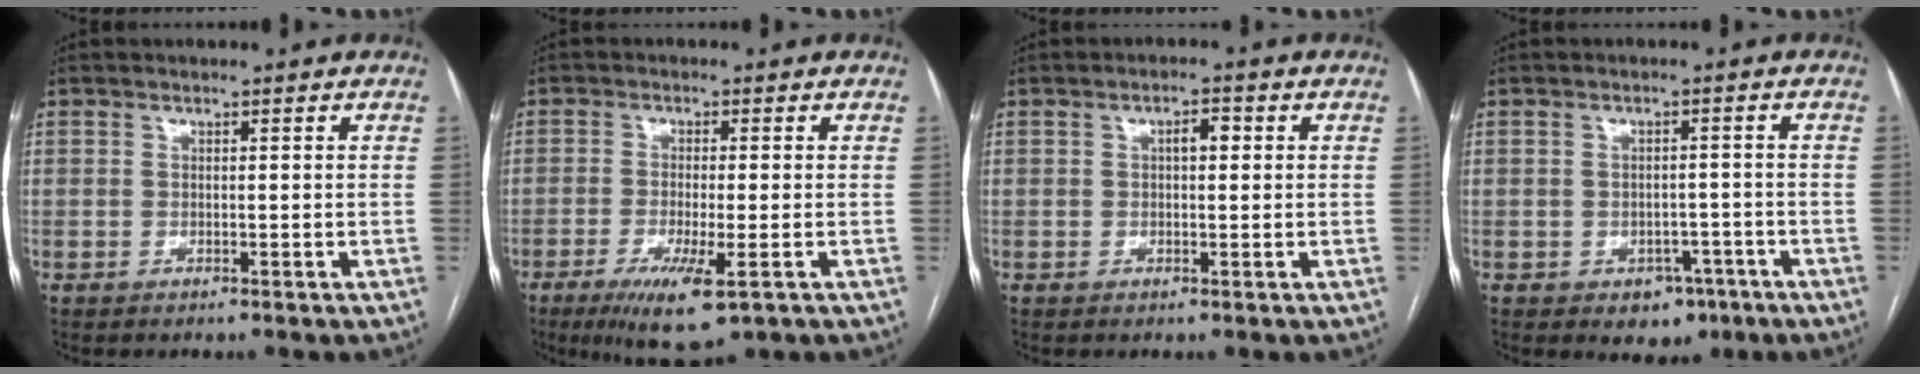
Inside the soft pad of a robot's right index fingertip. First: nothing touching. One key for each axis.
{"total": 8.0, "fx": -3.8, "fy": 1.3, "fz": 6.9, "tx": -0.125, "ty": -0.023, "tz": -0.058}
{"total": 2.3, "fx": 0.4, "fy": 1.0, "fz": 2.1, "tx": -0.033, "ty": 0.010, "tz": 0.006}
{"total": 4.5, "fx": -2.5, "fy": 3.2, "fz": 2.0, "tx": -0.015, "ty": 0.008, "tz": -0.023}